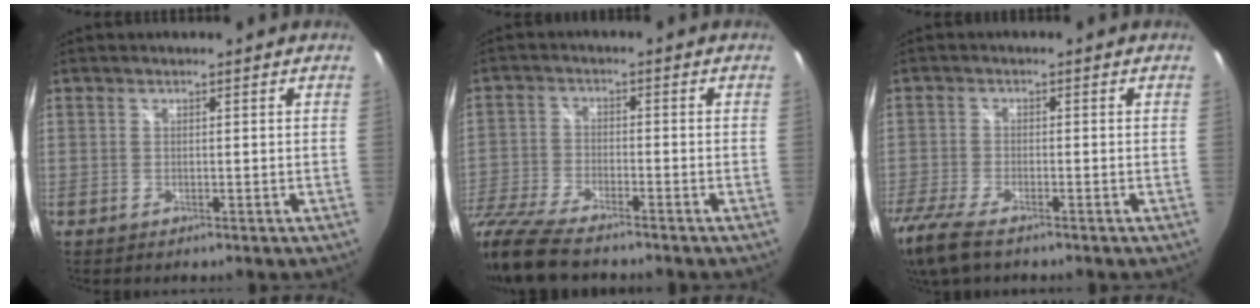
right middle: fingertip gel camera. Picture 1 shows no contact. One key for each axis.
{"total": 12.8, "fx": -10.7, "fy": 2.8, "fz": 6.3, "tx": -0.157, "ty": -0.029, "tz": -0.207}
{"total": 10.3, "fx": -7.6, "fy": 2.9, "fz": 6.4, "tx": -0.159, "ty": -0.043, "tz": -0.146}